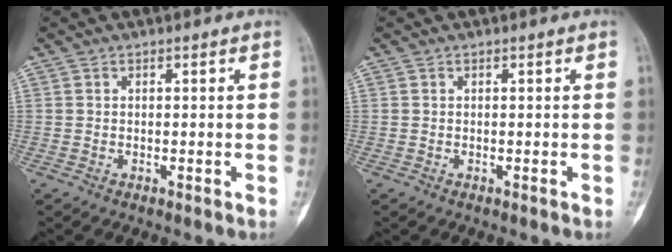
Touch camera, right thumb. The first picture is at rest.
{"total": 0.0}